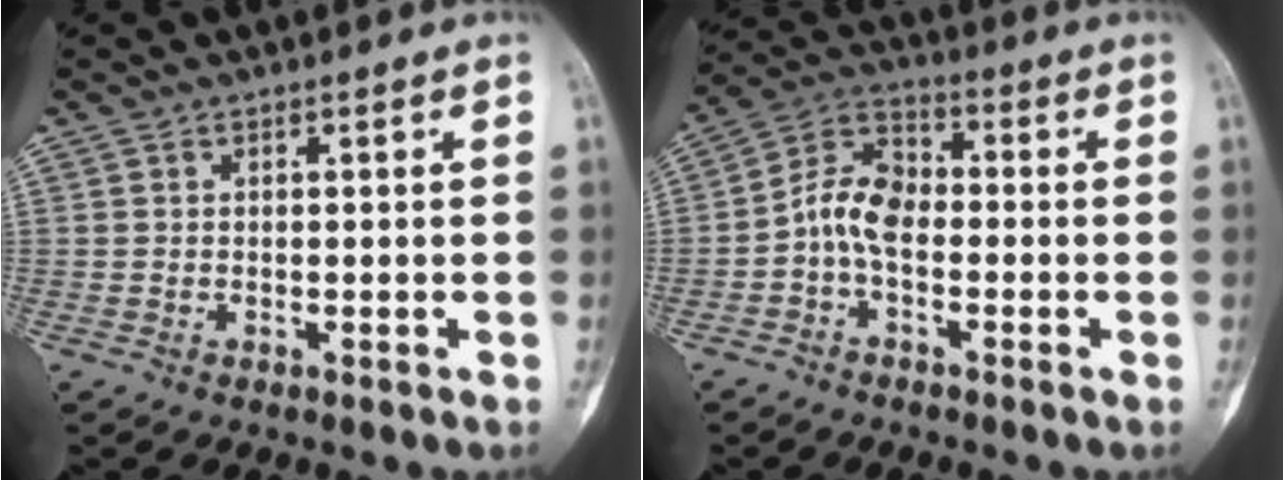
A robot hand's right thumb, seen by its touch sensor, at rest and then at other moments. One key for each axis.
{"total": 8.2, "fx": -1.7, "fy": 5.1, "fz": 6.2, "tx": -0.110, "ty": 0.034, "tz": -0.046}